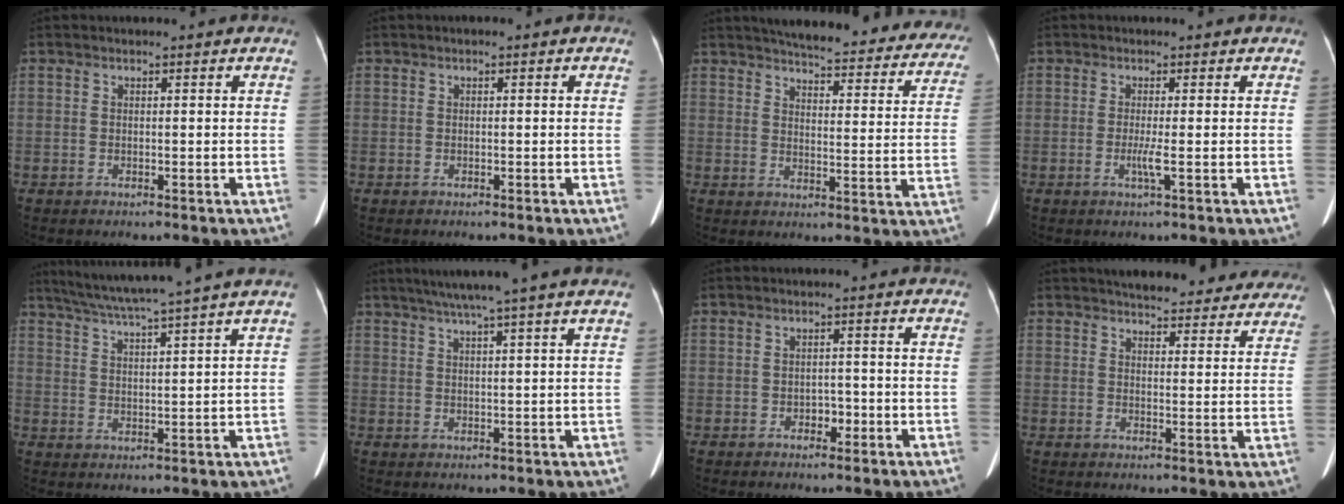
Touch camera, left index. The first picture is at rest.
{"total": 0.0}
{"total": 29.2, "force": [26.3, 5.7, 11.4], "torque": [-0.150, -0.063, 0.293]}
{"total": 1.8, "force": [-0.6, -0.5, 1.6], "torque": [-0.041, -0.008, -0.012]}
{"total": 11.9, "force": [10.0, -2.1, 6.1], "torque": [-0.107, 0.007, 0.151]}
{"total": 8.1, "force": [6.4, -1.7, 4.6], "torque": [-0.070, 0.019, 0.087]}
{"total": 1.7, "force": [-1.0, 1.1, 0.9], "torque": [-0.013, 0.000, -0.014]}
{"total": 20.6, "force": [18.6, 5.6, 6.8], "torque": [-0.078, -0.013, 0.208]}